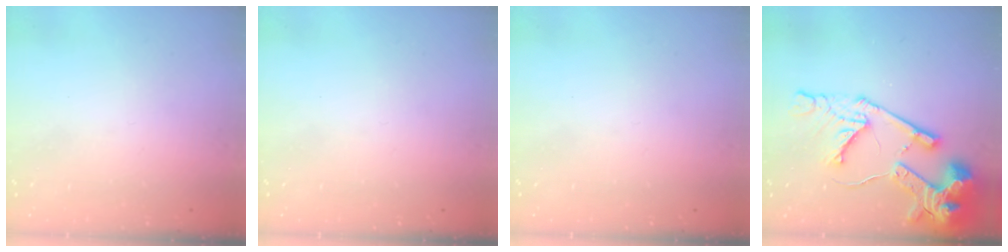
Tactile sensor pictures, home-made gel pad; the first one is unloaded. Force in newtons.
{"total": 0.0}
{"total": 0.0}
{"total": 18.6, "press": 18.5, "slide": 2.1}